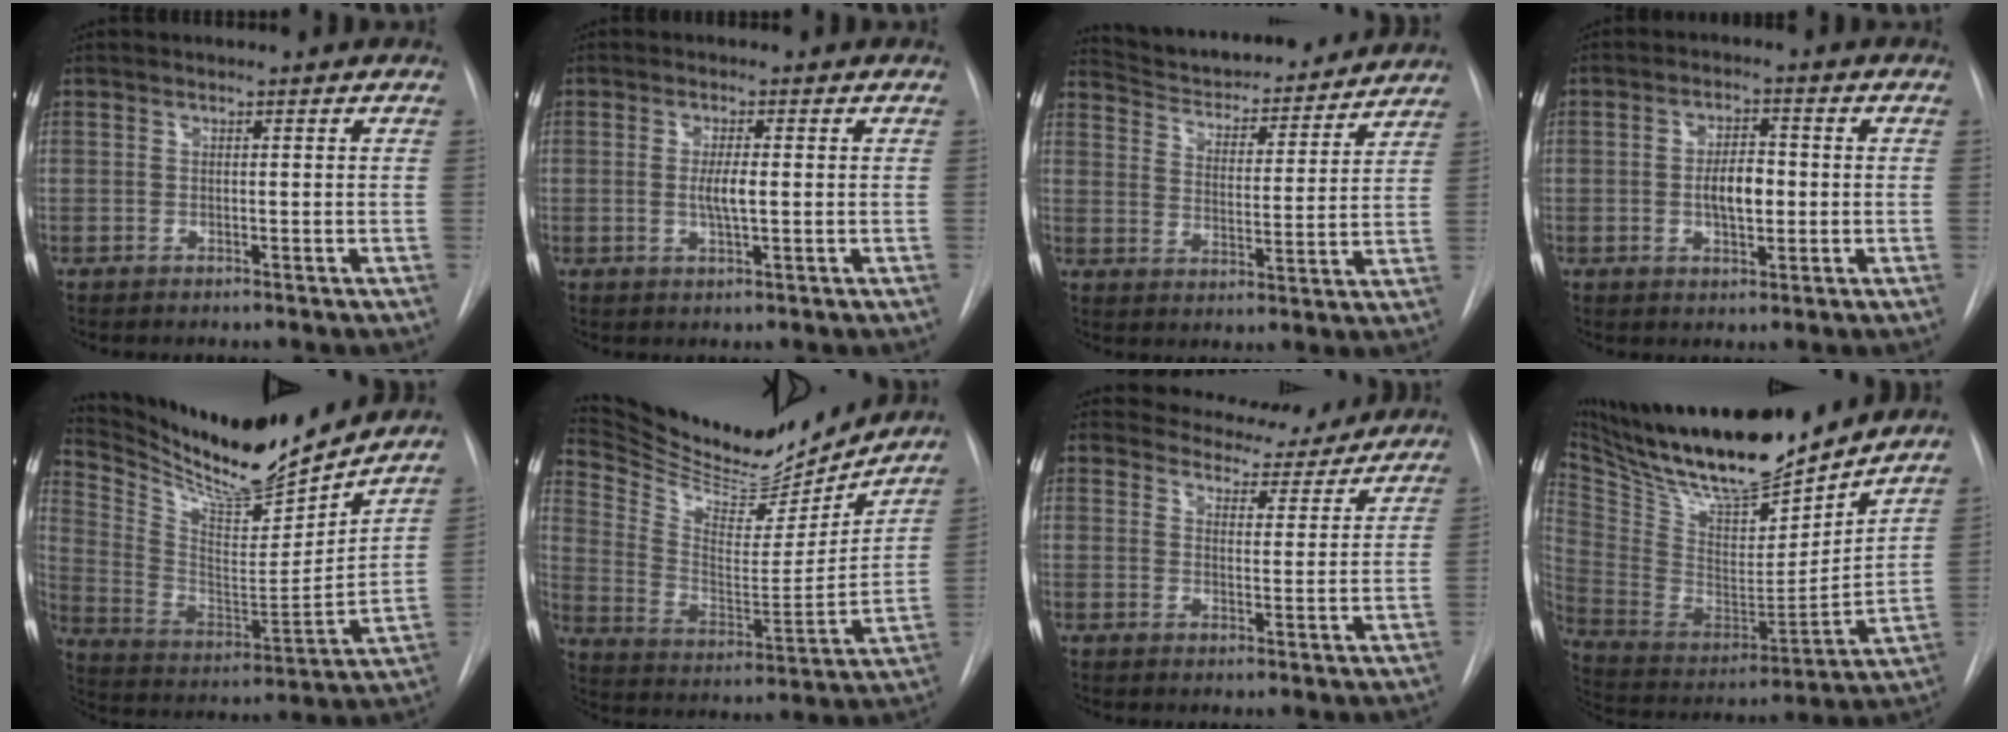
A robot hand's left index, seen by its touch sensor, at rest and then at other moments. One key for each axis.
{"total": 3.1, "fx": -0.2, "fy": 0.4, "fz": 3.0, "tx": -0.057, "ty": -0.005, "tz": -0.003}
{"total": 18.6, "fx": 17.4, "fy": 3.7, "fz": 5.3, "tx": -0.074, "ty": -0.003, "tz": 0.247}
{"total": 5.2, "fx": -0.5, "fy": 2.3, "fz": 4.6, "tx": -0.079, "ty": 0.003, "tz": -0.007}
{"total": 18.6, "fx": 17.3, "fy": 1.9, "fz": 6.6, "tx": -0.139, "ty": -0.040, "tz": 0.293}
{"total": 22.0, "fx": 20.2, "fy": 5.2, "fz": 6.9, "tx": -0.125, "ty": -0.028, "tz": 0.313}
{"total": 9.8, "fx": 9.3, "fy": 3.1, "fz": 0.8, "tx": 0.005, "ty": -0.011, "tz": 0.110}
{"total": 25.9, "fx": 22.4, "fy": 5.6, "fz": 11.8, "tx": -0.227, "ty": -0.019, "tz": 0.369}